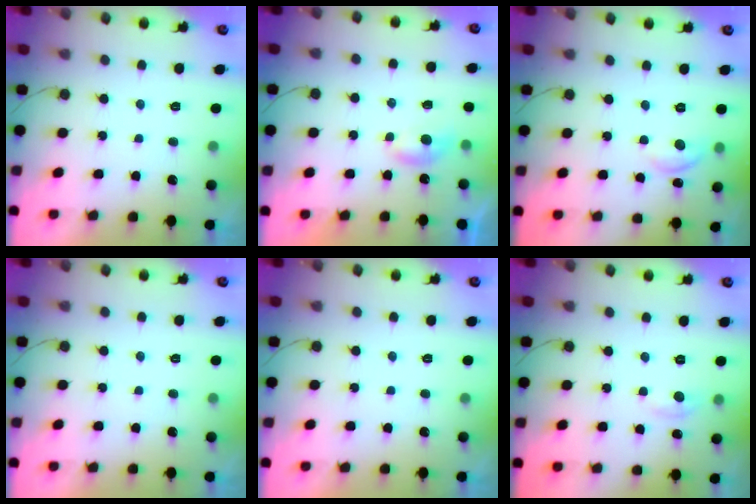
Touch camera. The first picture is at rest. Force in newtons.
{"total": 4.8, "press": 4.8, "slide": 0.6}
{"total": 6.2, "press": 6.2, "slide": 0.6}
{"total": 0.0}
{"total": 0.0}
{"total": 3.1, "press": 3.1, "slide": 0.5}